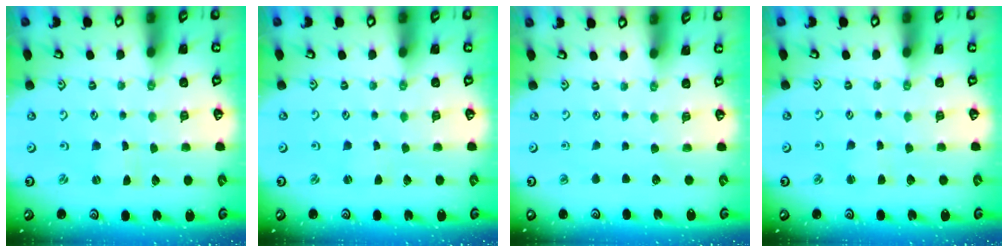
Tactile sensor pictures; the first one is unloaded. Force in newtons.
{"total": 1.5, "press": 1.5, "slide": 0.3}
{"total": 0.0}
{"total": 1.6, "press": 1.6, "slide": 0.2}